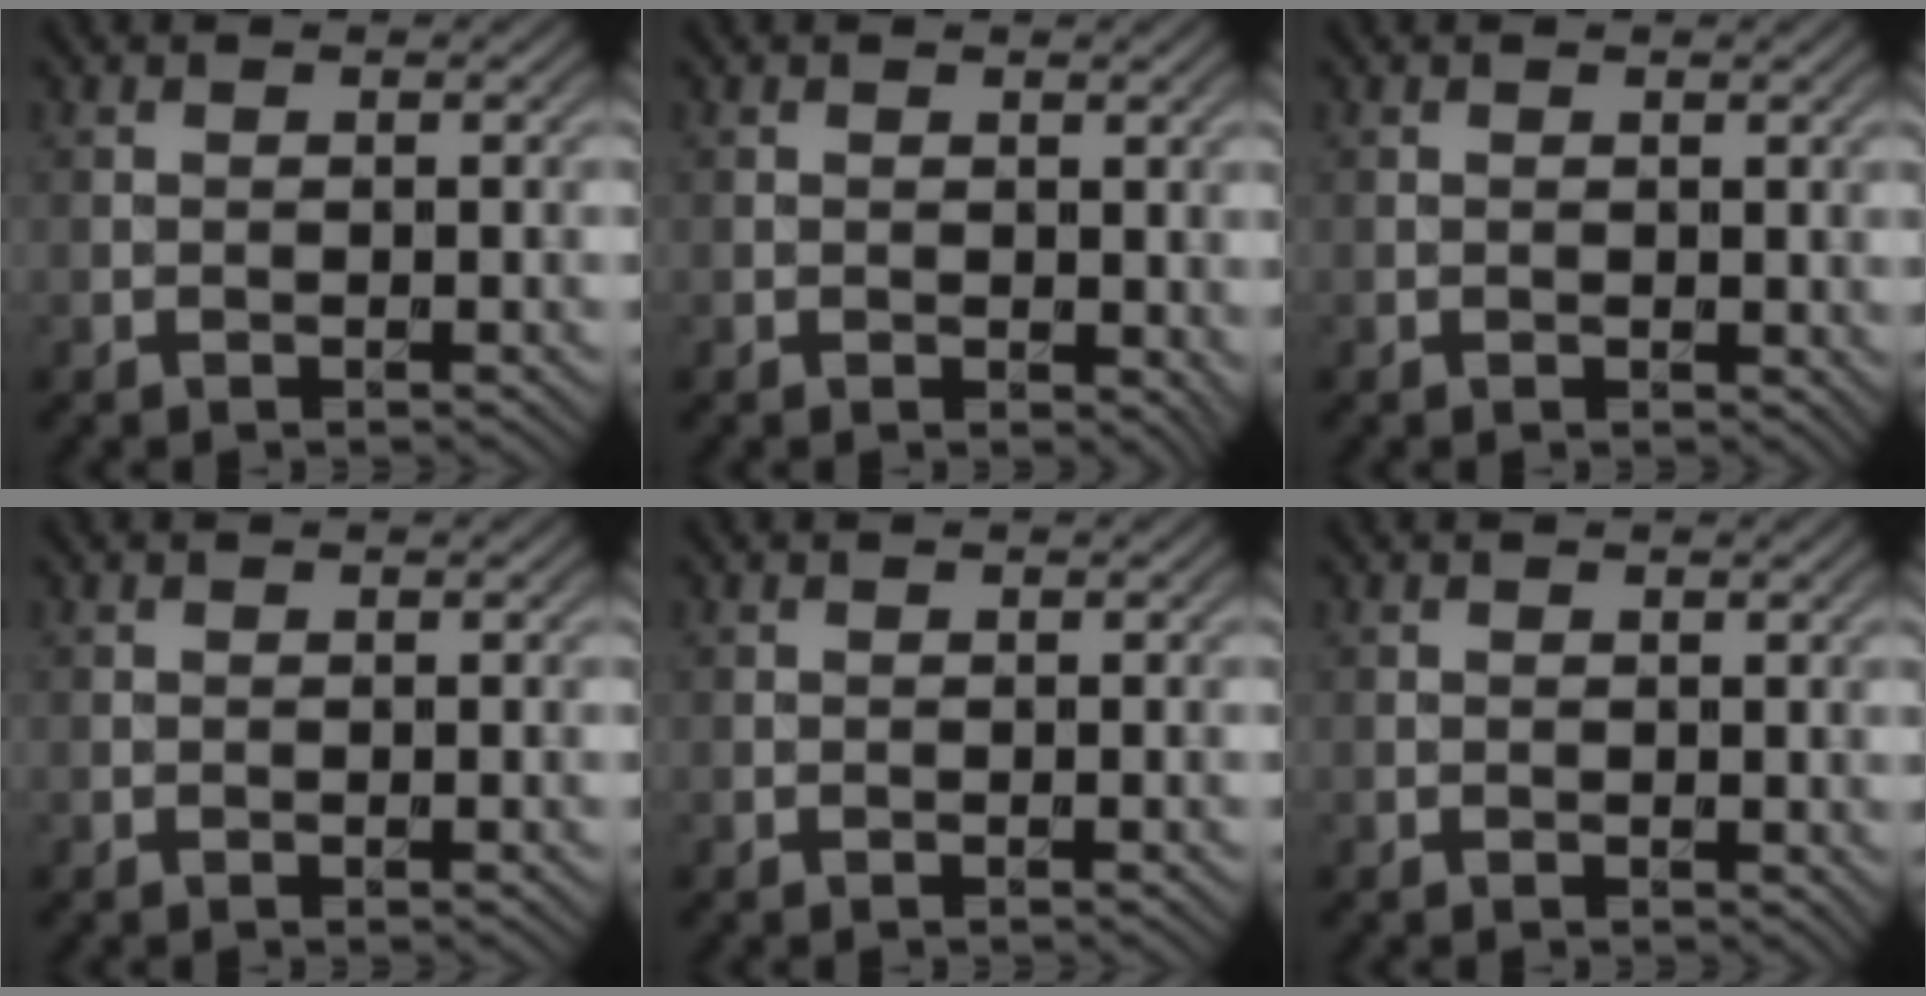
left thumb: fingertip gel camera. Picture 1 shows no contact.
{"total": 1.6, "force": [0.3, 1.1, 1.1], "torque": [-0.013, -0.005, 0.008]}
{"total": 0.8, "force": [0.2, 0.6, 0.5], "torque": [-0.005, -0.004, 0.006]}
{"total": 0.0}
{"total": 0.0}
{"total": 0.6, "force": [0.2, 0.5, 0.4], "torque": [-0.003, -0.003, 0.004]}